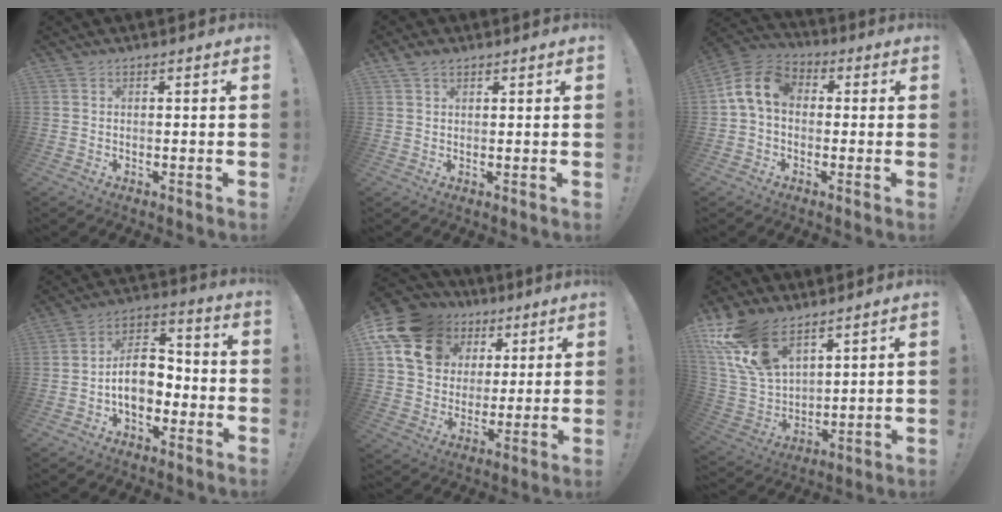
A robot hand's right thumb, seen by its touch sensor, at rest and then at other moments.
{"total": 2.7, "force": [1.9, 1.4, 1.3], "torque": [-0.024, -0.006, 0.036]}
{"total": 11.3, "force": [1.5, 7.8, 8.0], "torque": [-0.159, 0.020, 0.032]}
{"total": 12.1, "force": [-3.3, 8.3, 8.1], "torque": [-0.133, 0.022, -0.059]}
{"total": 18.3, "force": [8.7, 13.7, 8.4], "torque": [-0.129, -0.042, 0.180]}
{"total": 17.6, "force": [11.6, 9.4, 9.3], "torque": [-0.202, -0.068, 0.222]}